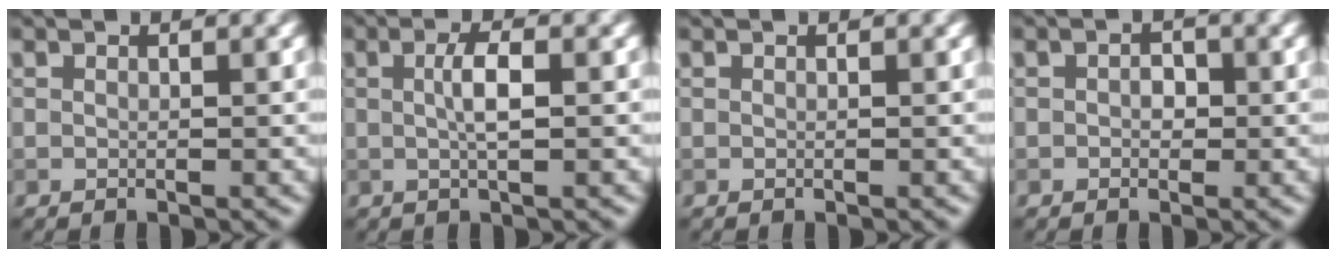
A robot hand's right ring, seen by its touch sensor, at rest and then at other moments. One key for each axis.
{"total": 2.4, "fx": 0.1, "fy": 0.5, "fz": 2.4, "tx": -0.046, "ty": 0.006, "tz": -0.002}
{"total": 0.0}
{"total": 1.4, "fx": 0.0, "fy": 1.1, "fz": 0.9, "tx": -0.017, "ty": 0.000, "tz": -0.006}